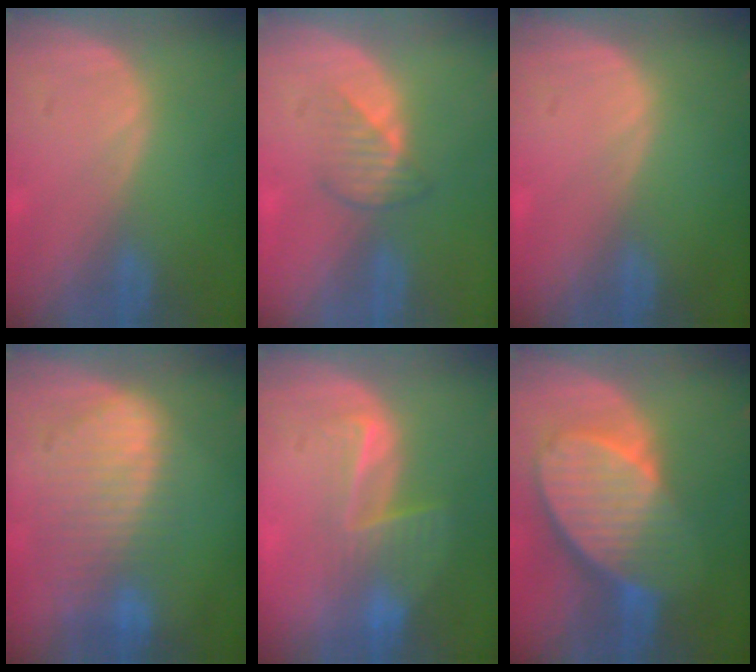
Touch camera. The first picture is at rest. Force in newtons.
{"total": 3.0, "press": 2.9, "slide": 0.7}
{"total": 0.0}
{"total": 9.1, "press": 8.0, "slide": 4.4}
{"total": 6.6, "press": 5.6, "slide": 3.6}
{"total": 10.3, "press": 9.0, "slide": 5.0}